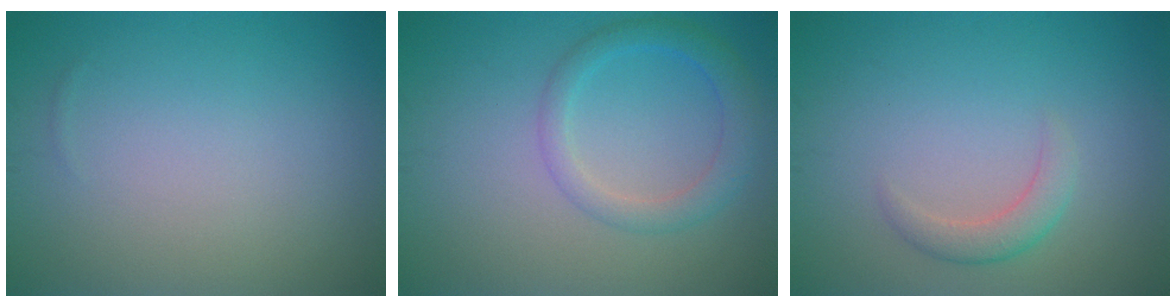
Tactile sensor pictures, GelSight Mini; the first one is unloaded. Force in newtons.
{"total": 3.0, "press": 3.0, "slide": 0.2}
{"total": 2.0, "press": 1.9, "slide": 0.2}